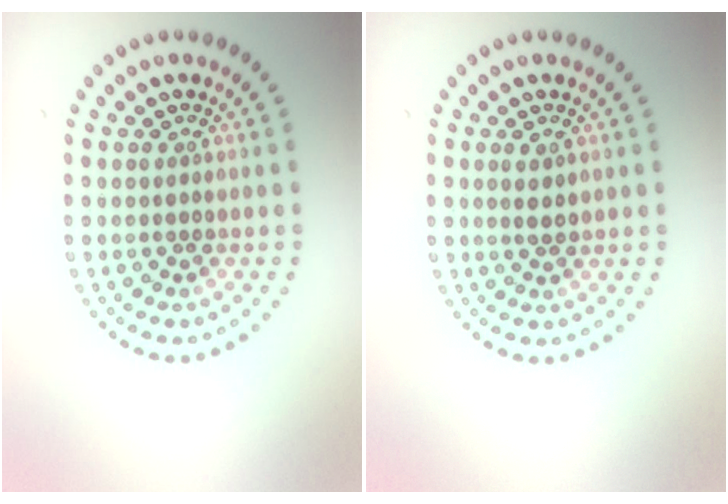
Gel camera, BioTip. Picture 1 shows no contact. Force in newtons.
{"total": 1.2, "press": 1.2, "slide": 0.3}